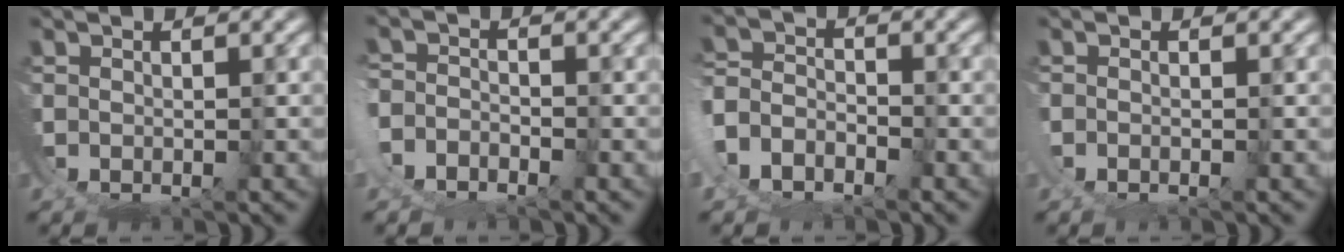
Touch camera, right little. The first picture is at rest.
{"total": 2.9, "force": [-2.1, 2.0, -0.4], "torque": [-0.001, -0.003, -0.042]}
{"total": 4.5, "force": [-1.8, 4.1, 0.2], "torque": [-0.029, -0.010, -0.042]}
{"total": 0.9, "force": [0.1, -0.8, 0.3], "torque": [0.004, 0.001, 0.000]}